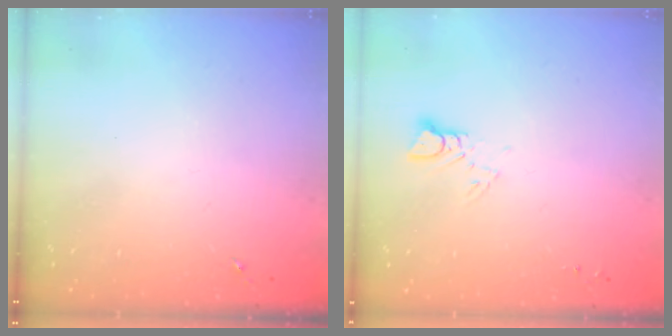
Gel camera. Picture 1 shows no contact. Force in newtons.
{"total": 2.9, "press": 2.9, "slide": 0.2}